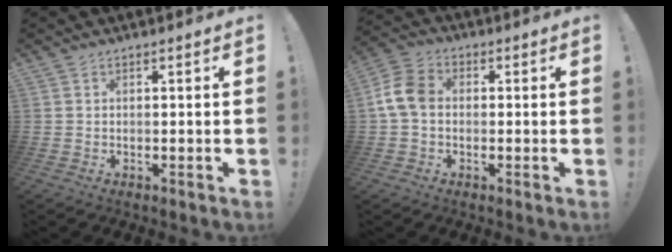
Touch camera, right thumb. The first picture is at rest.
{"total": 9.3, "force": [0.1, 6.6, 6.5], "torque": [-0.137, 0.013, 0.008]}